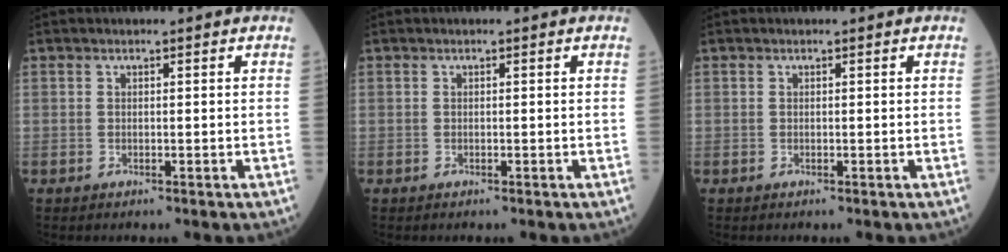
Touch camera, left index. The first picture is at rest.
{"total": 0.0}
{"total": 0.0}